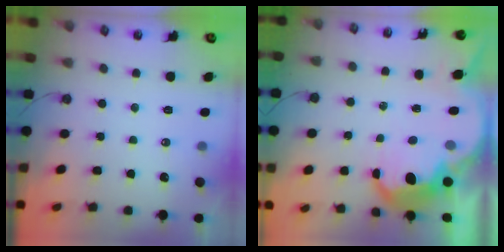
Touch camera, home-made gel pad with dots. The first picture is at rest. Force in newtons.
{"total": 10.9, "press": 10.8, "slide": 0.8}